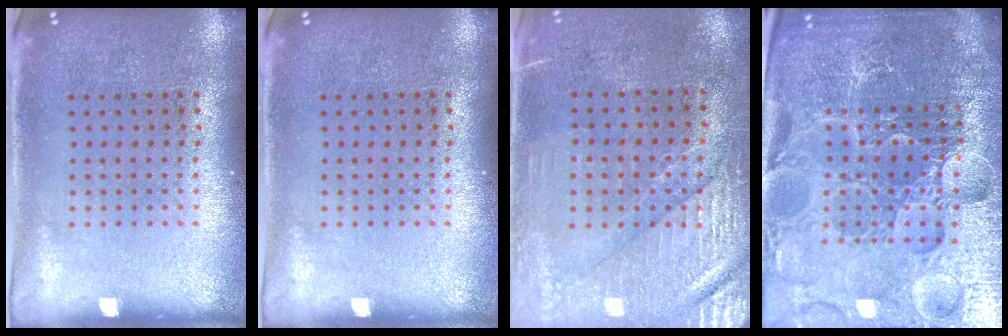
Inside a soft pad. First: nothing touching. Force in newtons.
{"total": 0.0}
{"total": 3.2, "press": 2.9, "slide": 1.1}
{"total": 6.2, "press": 5.6, "slide": 2.8}